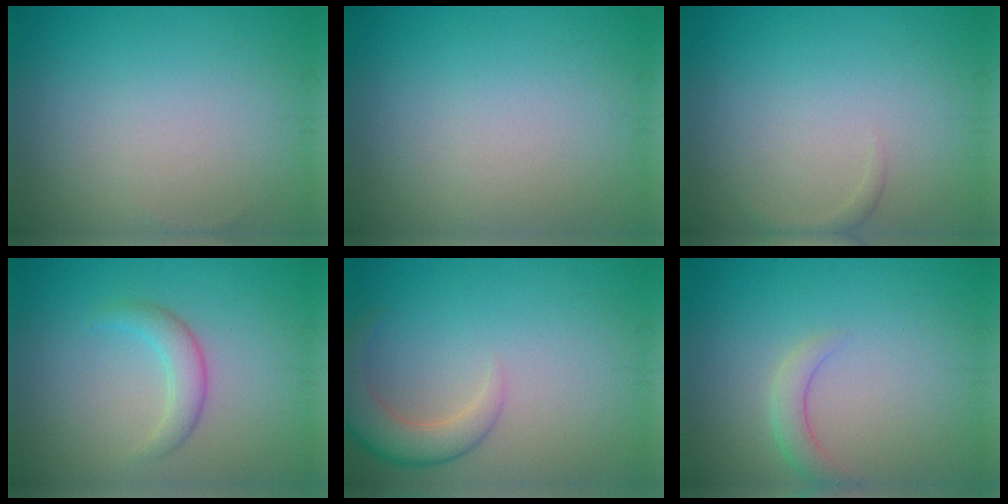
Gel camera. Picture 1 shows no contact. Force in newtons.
{"total": 0.0}
{"total": 0.7, "press": 0.7, "slide": 0.0}
{"total": 2.2, "press": 2.2, "slide": 0.2}
{"total": 4.1, "press": 4.1, "slide": 0.3}
{"total": 1.9, "press": 1.9, "slide": 0.2}